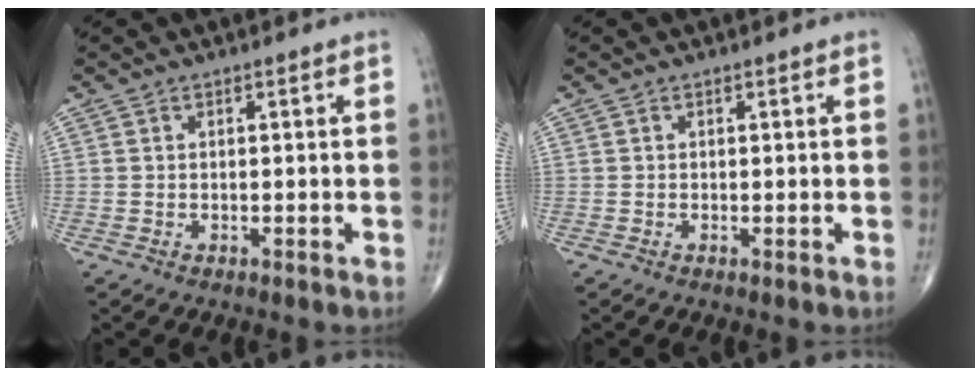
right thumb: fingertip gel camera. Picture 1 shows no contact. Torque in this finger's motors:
{"motor_torque": [-0.03, -0.22, 0.02, 0.09, 0.02]}